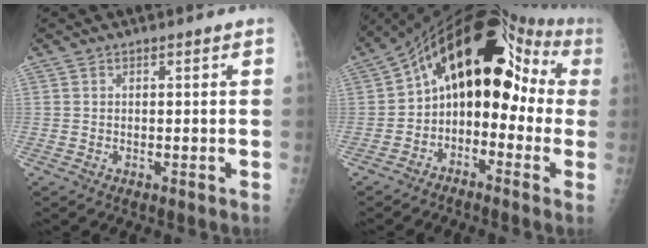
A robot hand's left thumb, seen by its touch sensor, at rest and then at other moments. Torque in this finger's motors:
{"motor_torque": [1.91, 3.09, 1.57, -1.20, 0.26]}